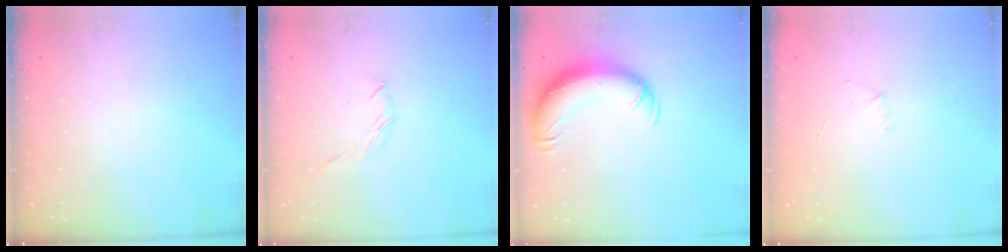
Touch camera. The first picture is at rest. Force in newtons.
{"total": 3.6, "press": 3.5, "slide": 0.8}
{"total": 13.1, "press": 12.8, "slide": 3.1}
{"total": 2.9, "press": 2.8, "slide": 0.8}